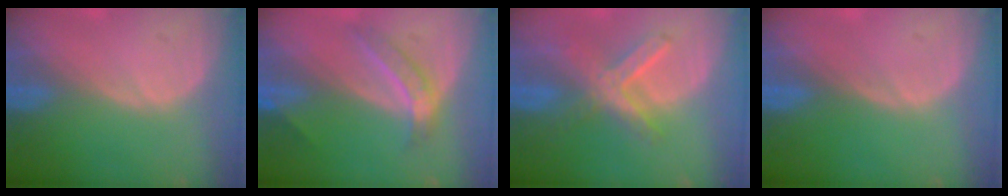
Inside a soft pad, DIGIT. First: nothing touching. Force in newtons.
{"total": 5.0, "press": 4.6, "slide": 2.0}
{"total": 6.9, "press": 6.2, "slide": 3.1}
{"total": 0.0}